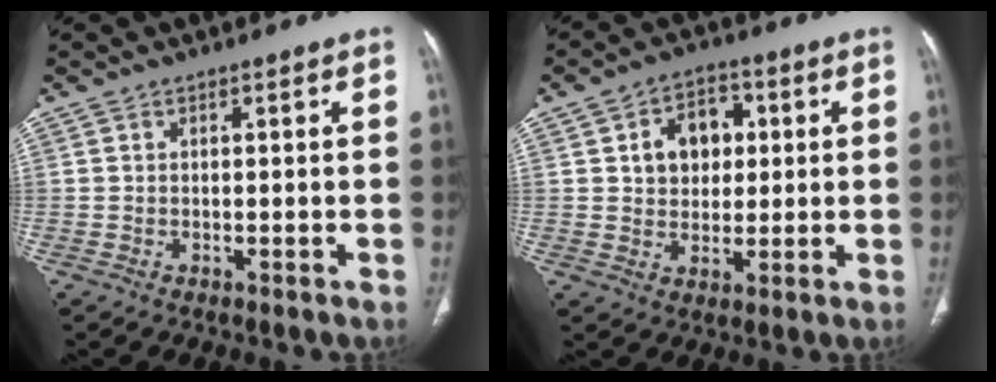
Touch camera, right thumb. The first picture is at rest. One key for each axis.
{"total": 8.9, "fx": 1.9, "fy": 6.7, "fz": 5.5, "tx": -0.049, "ty": 0.005, "tz": 0.029}